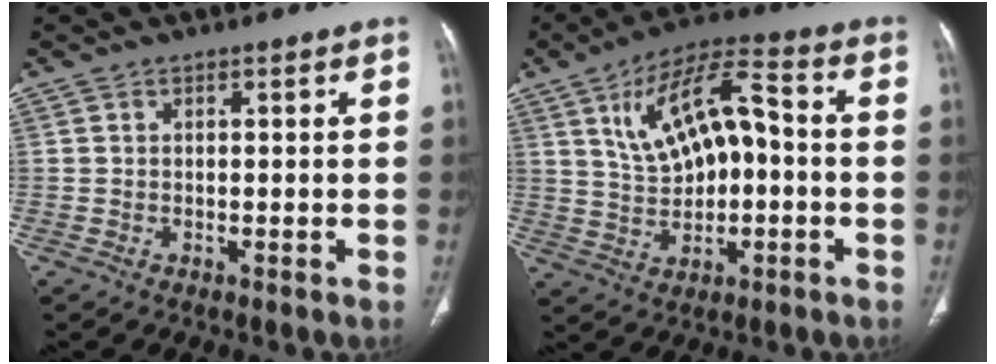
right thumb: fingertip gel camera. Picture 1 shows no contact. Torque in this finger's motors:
{"motor_torque": [-0.01, 0.56, 0.13, 0.18, 0.33]}